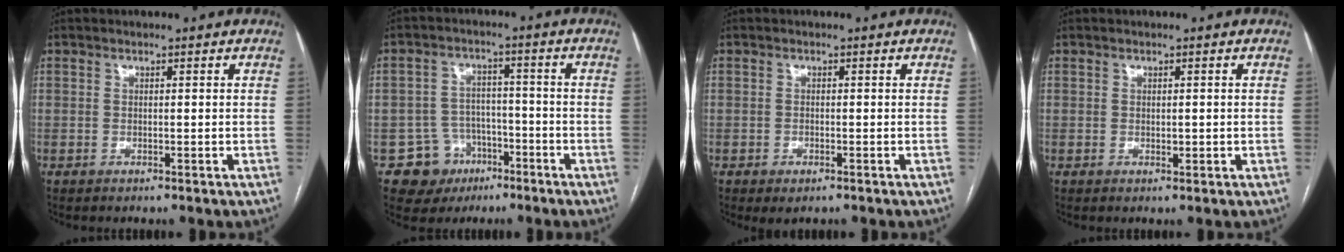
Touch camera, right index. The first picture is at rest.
{"total": 7.6, "force": [-3.7, 6.7, 0.7], "torque": [-0.003, 0.014, -0.046]}
{"total": 1.8, "force": [-1.0, 0.8, 1.2], "torque": [-0.020, -0.002, -0.005]}
{"total": 1.0, "force": [0.0, 0.5, 0.9], "torque": [-0.014, -0.002, 0.002]}